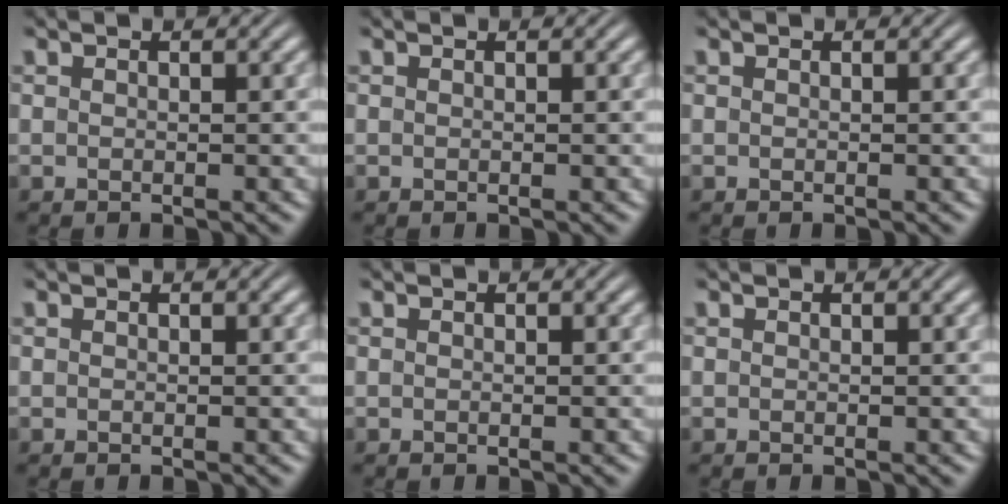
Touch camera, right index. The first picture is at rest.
{"total": 0.0}
{"total": 0.0}
{"total": 0.0}
{"total": 0.0}
{"total": 0.0}